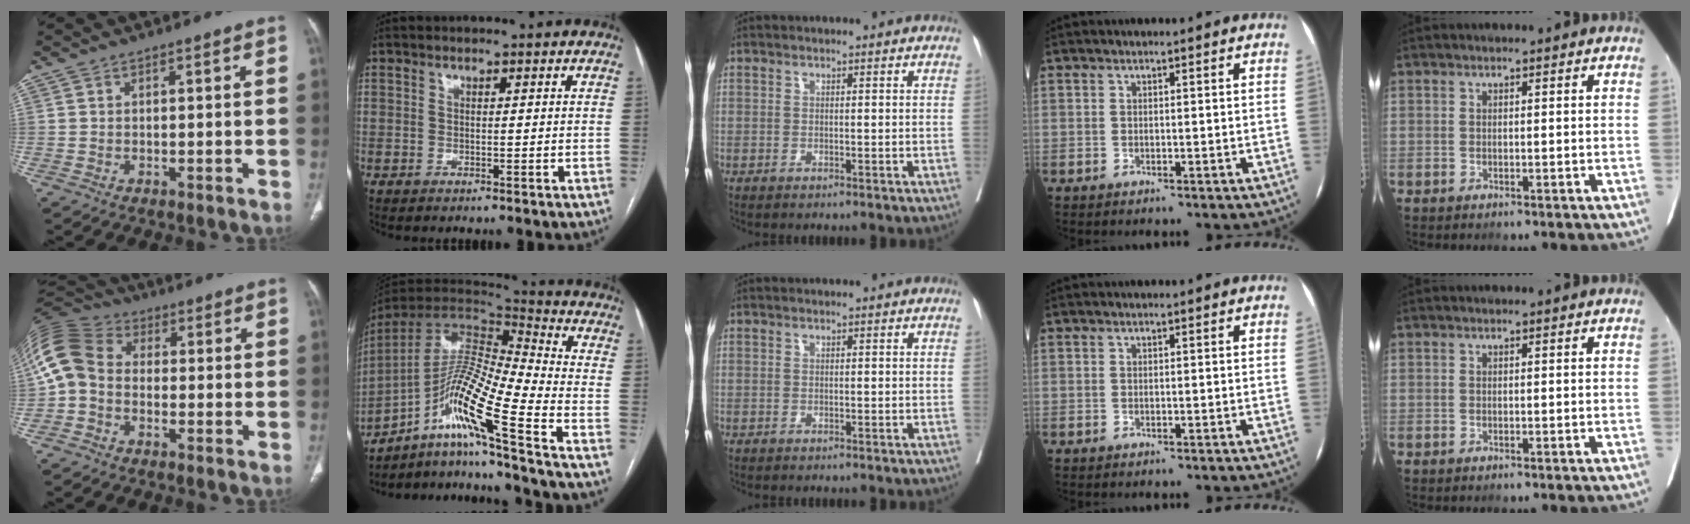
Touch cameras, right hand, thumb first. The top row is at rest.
{"thumb": {"total": 12.4, "force": [-1.1, 9.8, 7.6], "torque": [-0.152, 0.035, -0.034]}, "index": {"total": 15.6, "force": [-8.8, -1.6, 12.9], "torque": [-0.240, 0.005, -0.158]}}